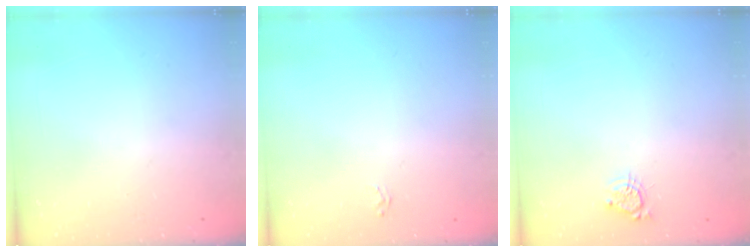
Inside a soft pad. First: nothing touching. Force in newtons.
{"total": 1.6, "press": 1.6, "slide": 0.4}
{"total": 4.0, "press": 4.0, "slide": 0.3}